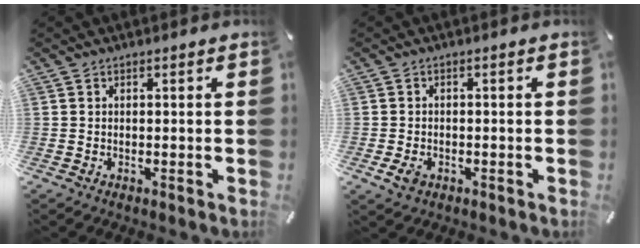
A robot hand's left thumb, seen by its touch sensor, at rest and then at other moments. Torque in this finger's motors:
{"motor_torque": [0.33, 1.13, 0.05, -0.03, 0.13]}